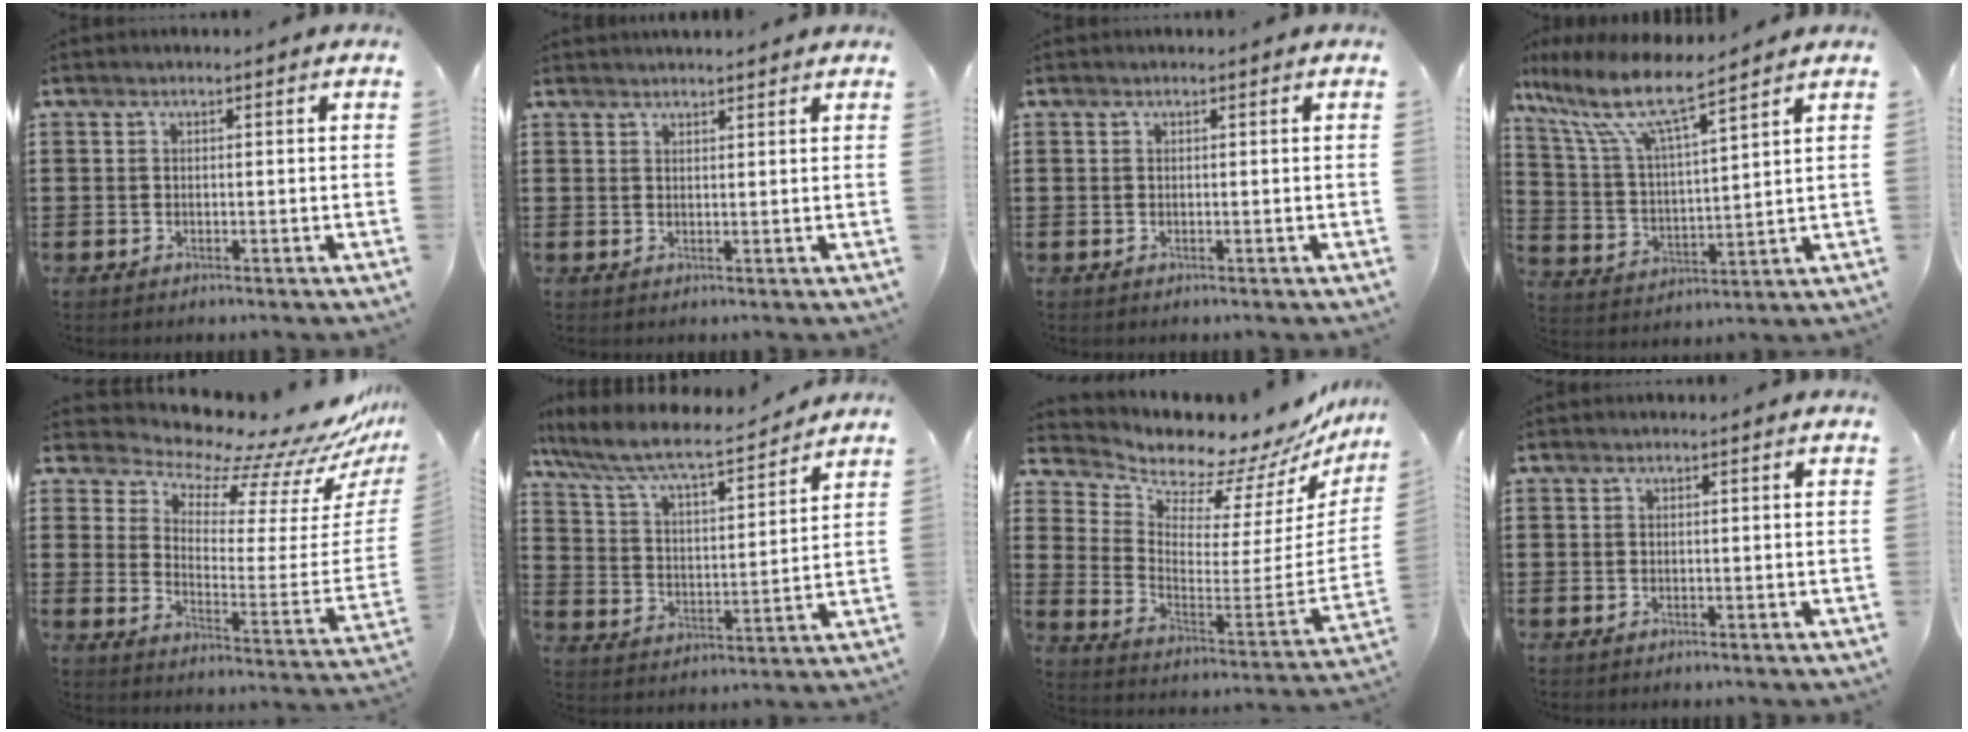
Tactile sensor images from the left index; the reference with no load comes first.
{"total": 1.6, "force": [1.6, 0.1, 0.2], "torque": [-0.006, 0.002, 0.031]}
{"total": 0.0}
{"total": 9.9, "force": [7.8, 1.5, 6.0], "torque": [-0.154, -0.042, 0.129]}
{"total": 10.2, "force": [9.5, 1.9, 3.4], "torque": [-0.075, -0.098, 0.154]}
{"total": 7.6, "force": [6.6, 0.9, 3.6], "torque": [-0.098, -0.041, 0.107]}
{"total": 8.3, "force": [8.2, 1.4, 0.4], "torque": [-0.038, -0.091, 0.136]}
{"total": 0.0}